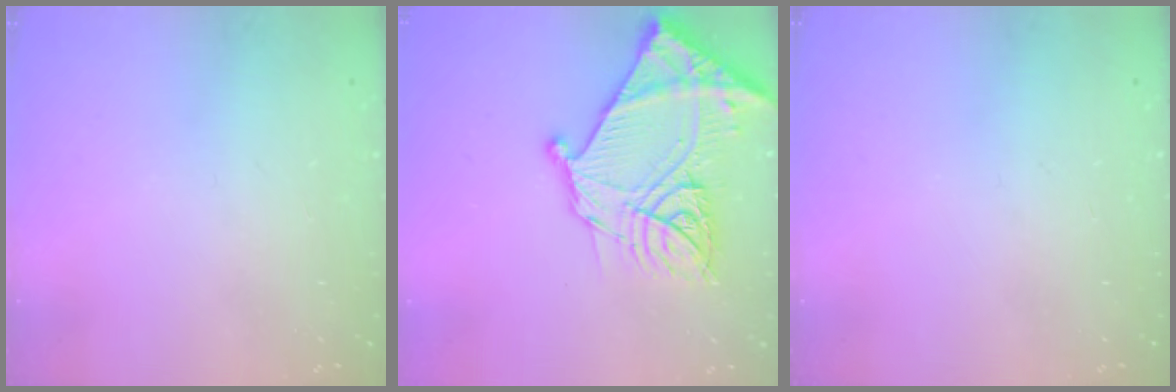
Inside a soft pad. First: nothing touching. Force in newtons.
{"total": 25.3, "press": 25.1, "slide": 2.8}
{"total": 0.0}